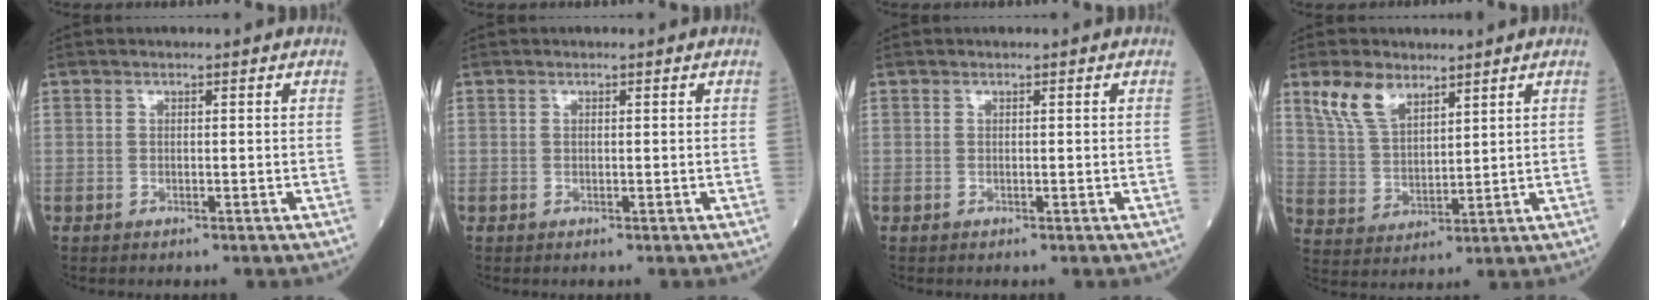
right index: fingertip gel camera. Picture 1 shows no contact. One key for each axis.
{"total": 0.0}
{"total": 0.0}
{"total": 7.3, "fx": 5.0, "fy": 3.4, "fz": 4.0, "tx": -0.091, "ty": 0.012, "tz": 0.107}